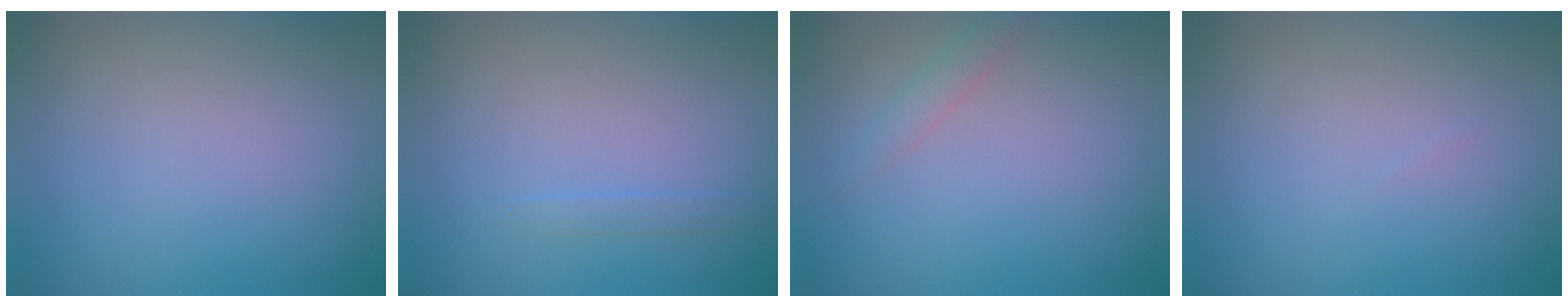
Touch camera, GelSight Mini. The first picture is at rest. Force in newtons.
{"total": 0.7, "press": 0.7, "slide": 0.1}
{"total": 1.3, "press": 1.3, "slide": 0.1}
{"total": 0.0}